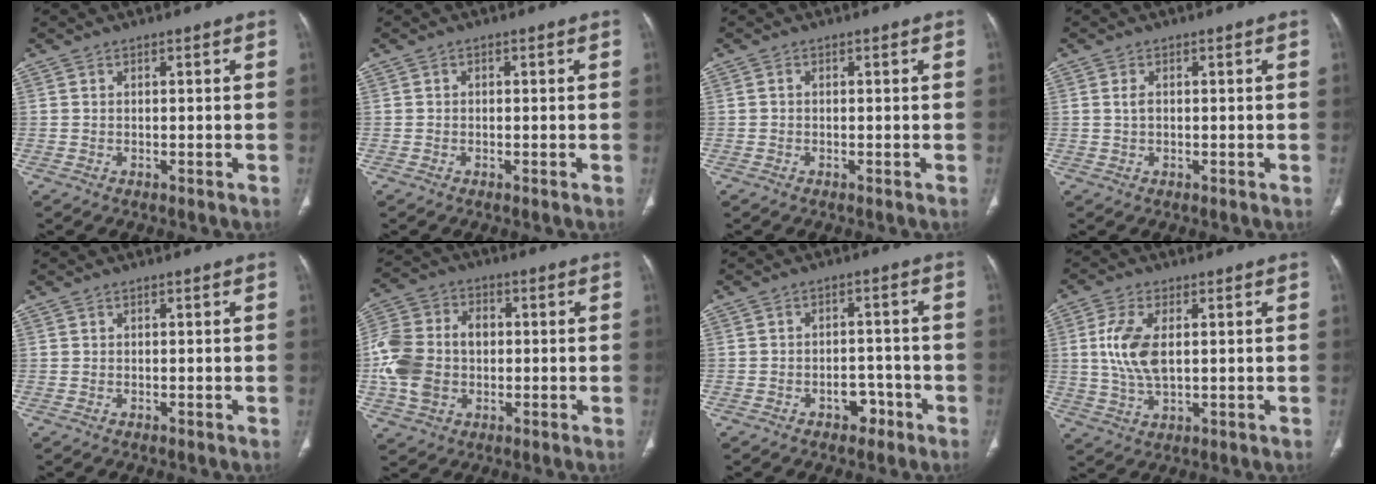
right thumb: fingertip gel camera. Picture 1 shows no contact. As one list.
[{"total": 0.0}, {"total": 0.0}, {"total": 1.6, "force": [0.2, 0.9, 1.3], "torque": [-0.027, -0.001, 0.005]}, {"total": 0.0}, {"total": 13.7, "force": [-0.7, 10.3, 9.0], "torque": [-0.173, 0.025, -0.015]}, {"total": 4.1, "force": [-2.5, 2.7, 1.7], "torque": [-0.004, 0.029, -0.030]}, {"total": 8.8, "force": [1.3, 4.4, 7.6], "torque": [-0.168, -0.008, 0.029]}]